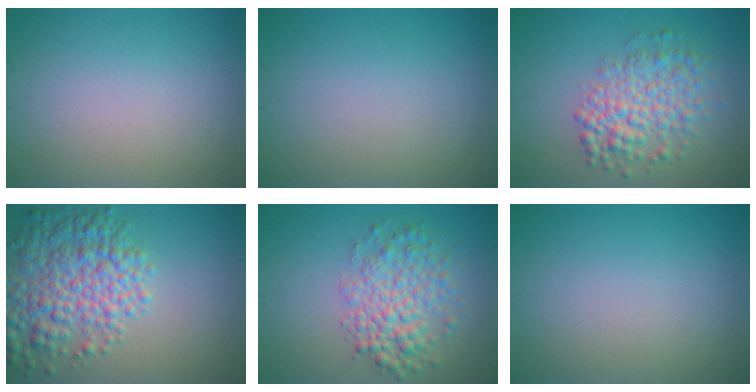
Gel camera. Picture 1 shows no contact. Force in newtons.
{"total": 0.0}
{"total": 5.1, "press": 5.1, "slide": 0.2}
{"total": 7.0, "press": 7.0, "slide": 0.3}
{"total": 5.0, "press": 5.0, "slide": 0.2}
{"total": 0.0}